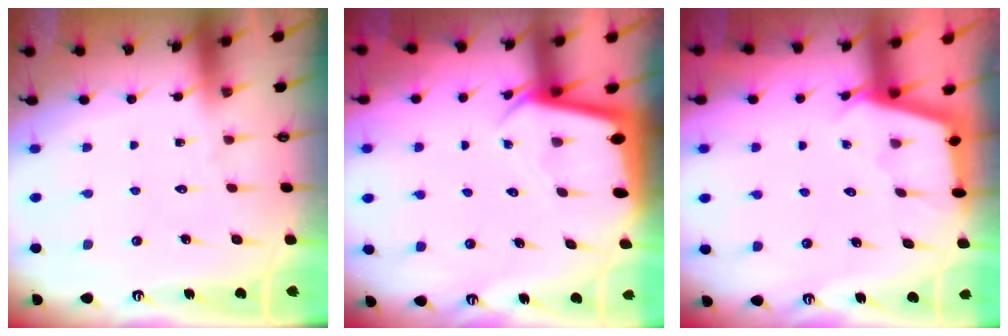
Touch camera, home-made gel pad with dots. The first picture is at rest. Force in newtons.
{"total": 2.4, "press": 2.4, "slide": 0.1}
{"total": 2.3, "press": 2.3, "slide": 0.1}